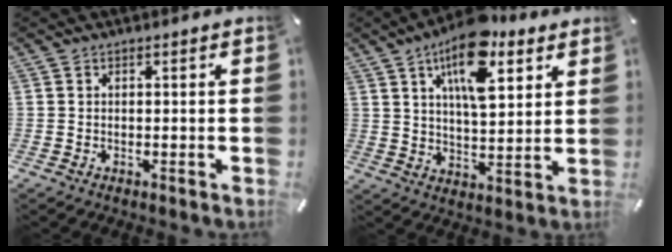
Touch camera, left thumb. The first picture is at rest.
{"total": 15.6, "force": [8.9, 7.0, 10.7], "torque": [-0.168, -0.031, 0.150]}